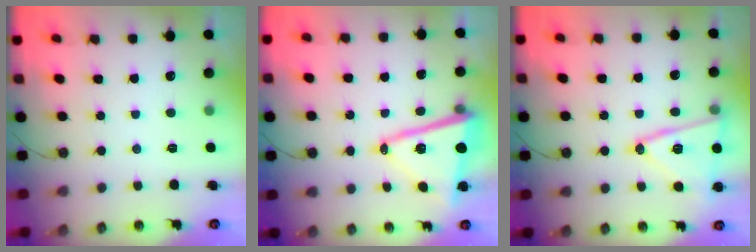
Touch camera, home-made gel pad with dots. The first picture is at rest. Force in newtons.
{"total": 14.9, "press": 14.8, "slide": 1.8}
{"total": 15.5, "press": 15.3, "slide": 2.7}